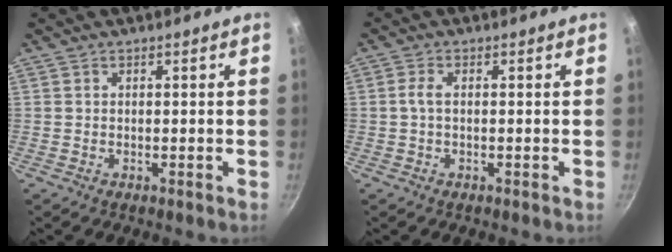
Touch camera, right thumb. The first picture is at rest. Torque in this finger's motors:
{"motor_torque": [-0.69, 0.01, 0.17, 0.35, 0.14]}